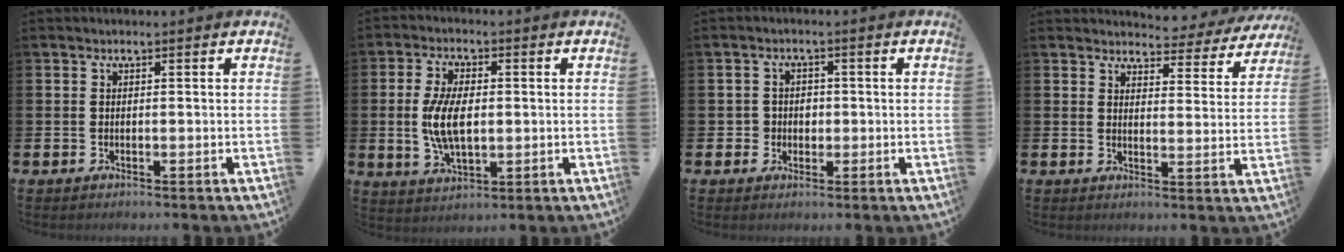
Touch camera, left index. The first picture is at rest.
{"total": 7.6, "force": [0.3, 3.9, 6.6], "torque": [-0.144, 0.005, 0.001]}
{"total": 2.3, "force": [-0.1, 2.3, 0.3], "torque": [-0.008, 0.007, -0.008]}
{"total": 3.6, "force": [3.5, 1.1, 0.1], "torque": [-0.003, -0.031, 0.055]}